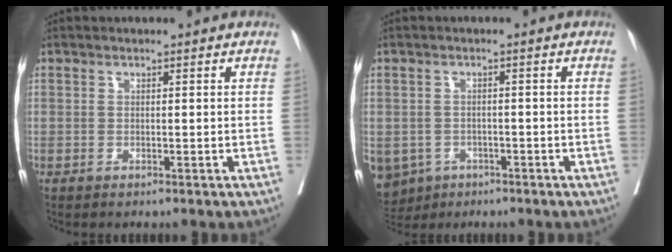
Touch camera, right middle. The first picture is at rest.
{"total": 9.2, "force": [-4.9, 7.4, 2.6], "torque": [-0.074, -0.004, -0.066]}